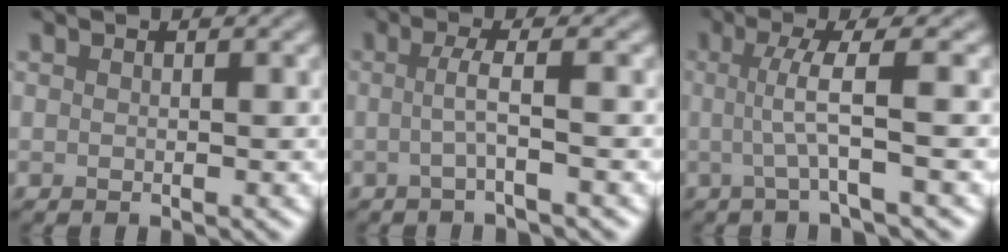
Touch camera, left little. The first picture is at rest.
{"total": 2.4, "force": [-0.2, 0.5, 2.3], "torque": [-0.043, -0.004, -0.011]}
{"total": 3.8, "force": [-0.1, 0.6, 3.8], "torque": [-0.067, -0.002, -0.009]}